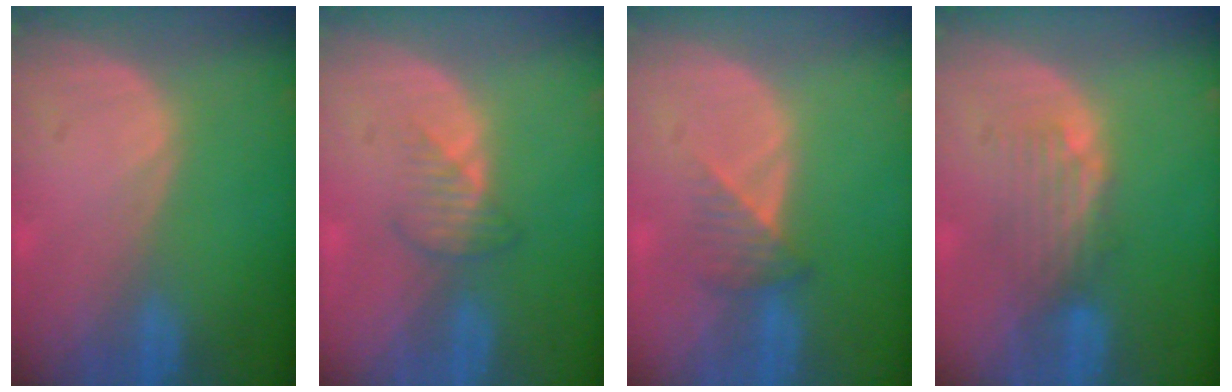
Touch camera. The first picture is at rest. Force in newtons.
{"total": 2.8, "press": 2.7, "slide": 0.8}
{"total": 3.3, "press": 2.9, "slide": 1.5}
{"total": 4.5, "press": 3.8, "slide": 2.3}